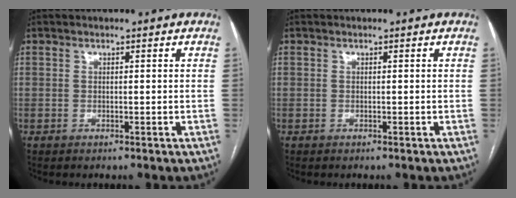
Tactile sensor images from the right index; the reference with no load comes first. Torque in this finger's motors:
{"motor_torque": [0.00, 0.00, 0.00, 0.00]}